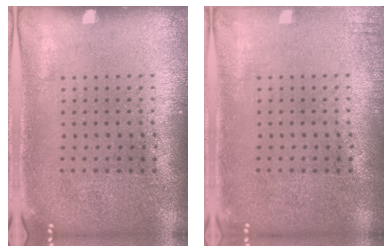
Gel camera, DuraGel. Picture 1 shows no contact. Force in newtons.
{"total": 1.0, "press": 1.0, "slide": 0.1}